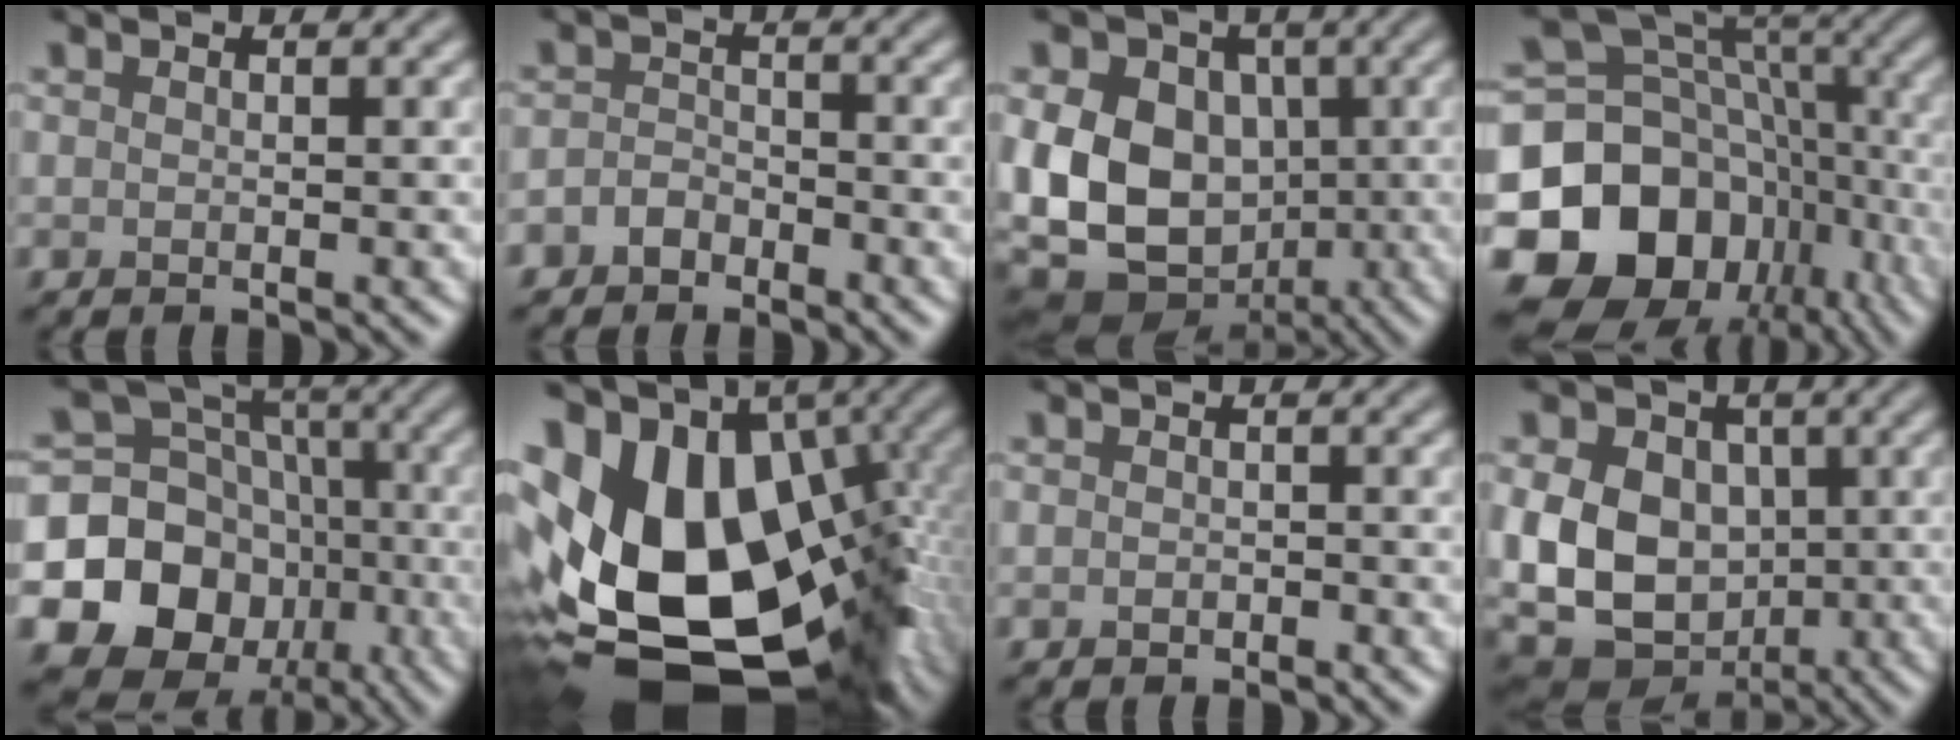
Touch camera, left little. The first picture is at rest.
{"total": 2.0, "force": [-1.4, 1.2, 0.6], "torque": [-0.009, 0.005, -0.032]}
{"total": 14.8, "force": [-1.0, 11.2, 9.6], "torque": [-0.168, -0.001, -0.038]}
{"total": 16.8, "force": [-5.8, 13.4, 8.4], "torque": [-0.171, 0.016, -0.104]}
{"total": 15.2, "force": [-4.6, 13.4, 5.6], "torque": [-0.114, -0.015, -0.096]}
{"total": 19.4, "force": [-1.3, 12.7, 14.6], "torque": [-0.274, -0.029, -0.001]}
{"total": 0.7, "force": [-0.4, 0.5, 0.3], "torque": [-0.004, -0.002, -0.007]}
{"total": 12.8, "force": [-0.4, 9.8, 8.2], "torque": [-0.137, -0.004, -0.019]}